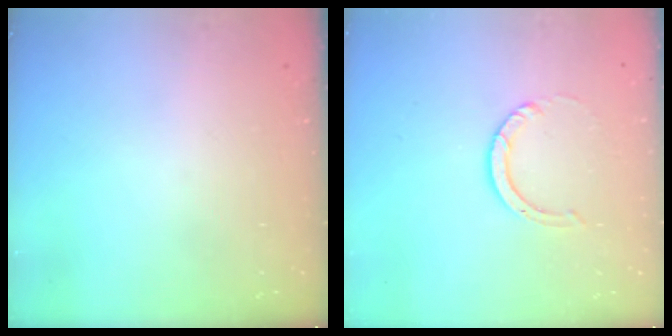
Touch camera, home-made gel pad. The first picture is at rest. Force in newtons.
{"total": 3.8, "press": 3.8, "slide": 0.3}